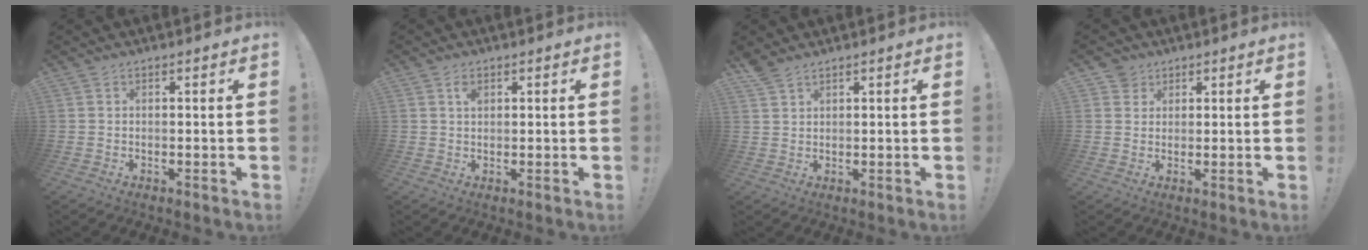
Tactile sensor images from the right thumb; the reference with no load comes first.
{"total": 2.1, "force": [0.9, 1.3, 1.4], "torque": [-0.014, -0.004, 0.013]}
{"total": 3.3, "force": [2.9, 1.1, 1.1], "torque": [-0.020, -0.015, 0.054]}
{"total": 4.1, "force": [2.6, 3.1, 0.3], "torque": [-0.002, -0.007, 0.048]}